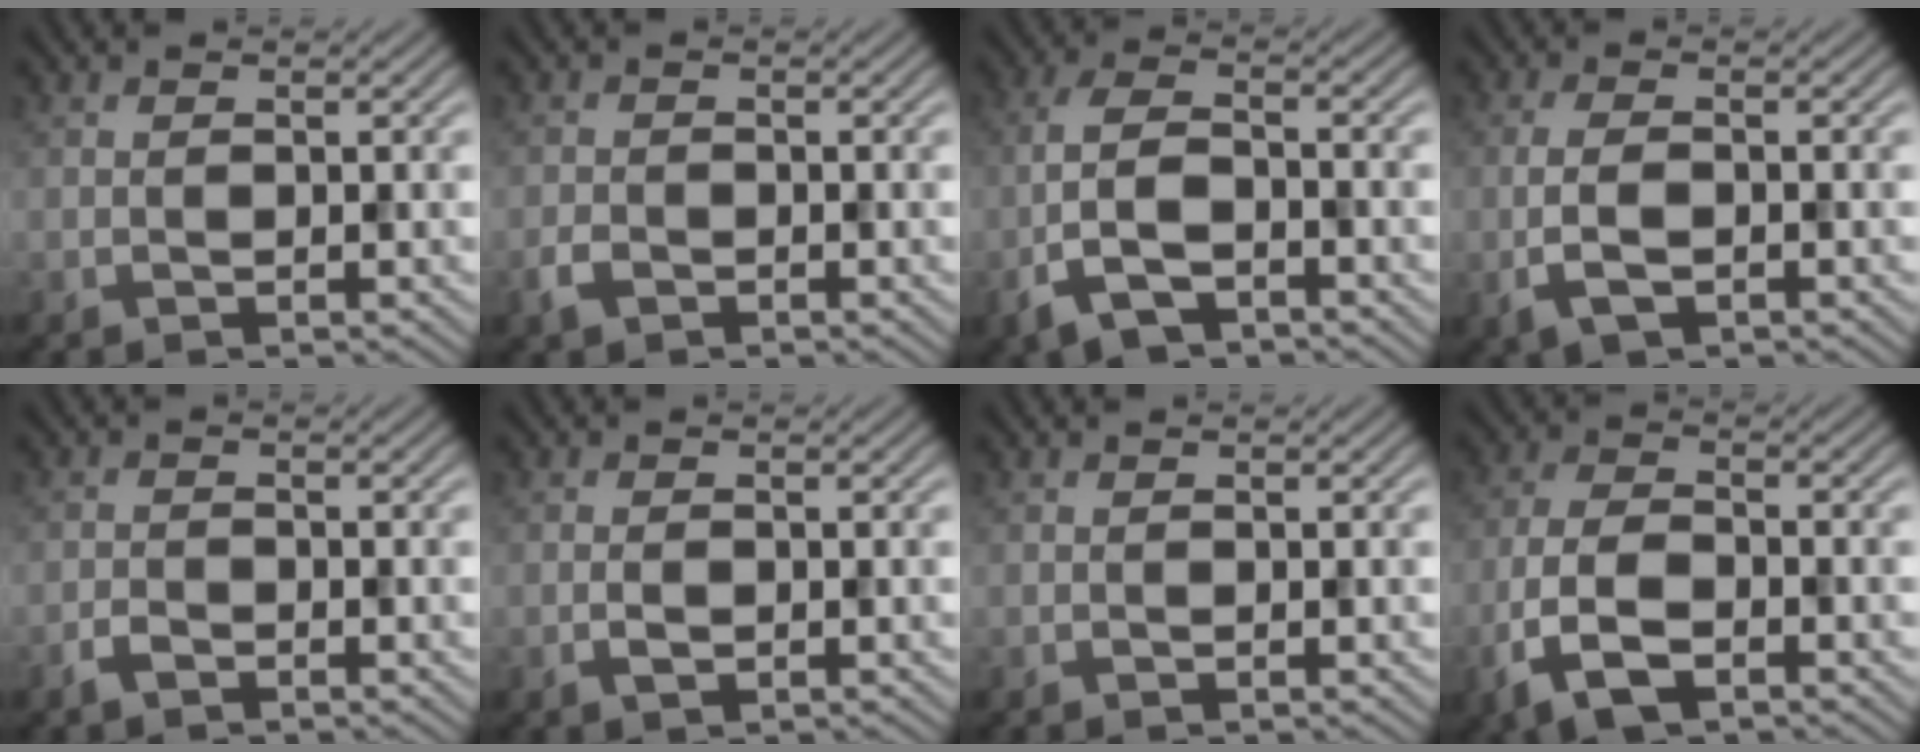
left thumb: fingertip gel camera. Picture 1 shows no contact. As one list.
[{"total": 1.9, "force": [-1.1, 1.2, 0.9], "torque": [-0.022, -0.003, -0.027]}, {"total": 6.8, "force": [-3.5, 2.8, 5.1], "torque": [-0.119, -0.001, -0.078]}, {"total": 3.9, "force": [-1.4, 1.6, 3.3], "torque": [-0.079, -0.004, -0.033]}, {"total": 1.6, "force": [-1.2, 0.8, 0.8], "torque": [-0.016, 0.000, -0.027]}, {"total": 1.4, "force": [-0.4, 0.7, 1.2], "torque": [-0.023, 0.001, -0.009]}, {"total": 0.0}, {"total": 7.5, "force": [-3.7, 3.5, 5.5], "torque": [-0.128, -0.006, -0.082]}]